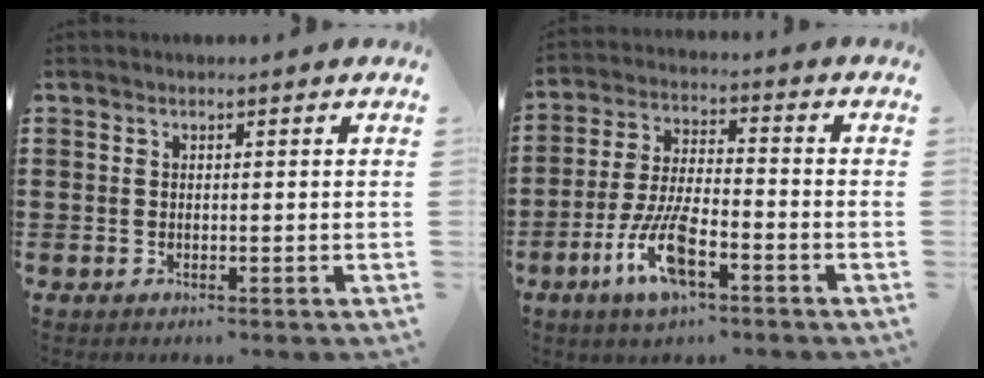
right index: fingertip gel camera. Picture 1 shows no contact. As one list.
[{"total": 9.5, "force": [-4.6, 3.0, 7.7], "torque": [-0.175, -0.004, -0.089]}]